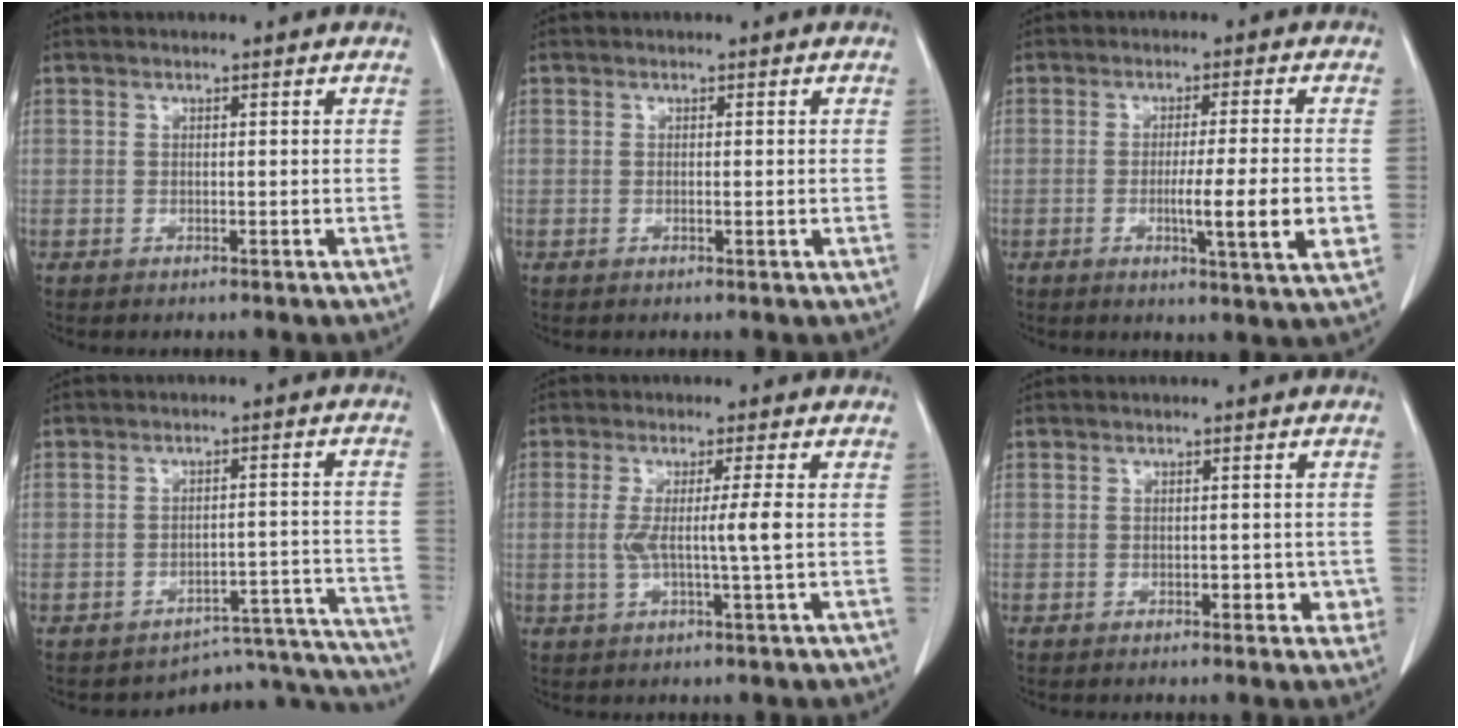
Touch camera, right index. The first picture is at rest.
{"total": 0.9, "force": [-0.1, 0.1, 0.8], "torque": [-0.016, -0.003, -0.001]}
{"total": 9.0, "force": [-1.7, -0.3, 8.9], "torque": [-0.133, -0.018, -0.030]}
{"total": 13.3, "force": [-12.9, 3.1, -0.5], "torque": [0.036, 0.061, -0.155]}
{"total": 5.2, "force": [-0.2, -0.9, 5.2], "torque": [-0.092, -0.006, -0.002]}
{"total": 2.7, "force": [-0.8, 1.7, 1.9], "torque": [-0.011, 0.007, -0.006]}